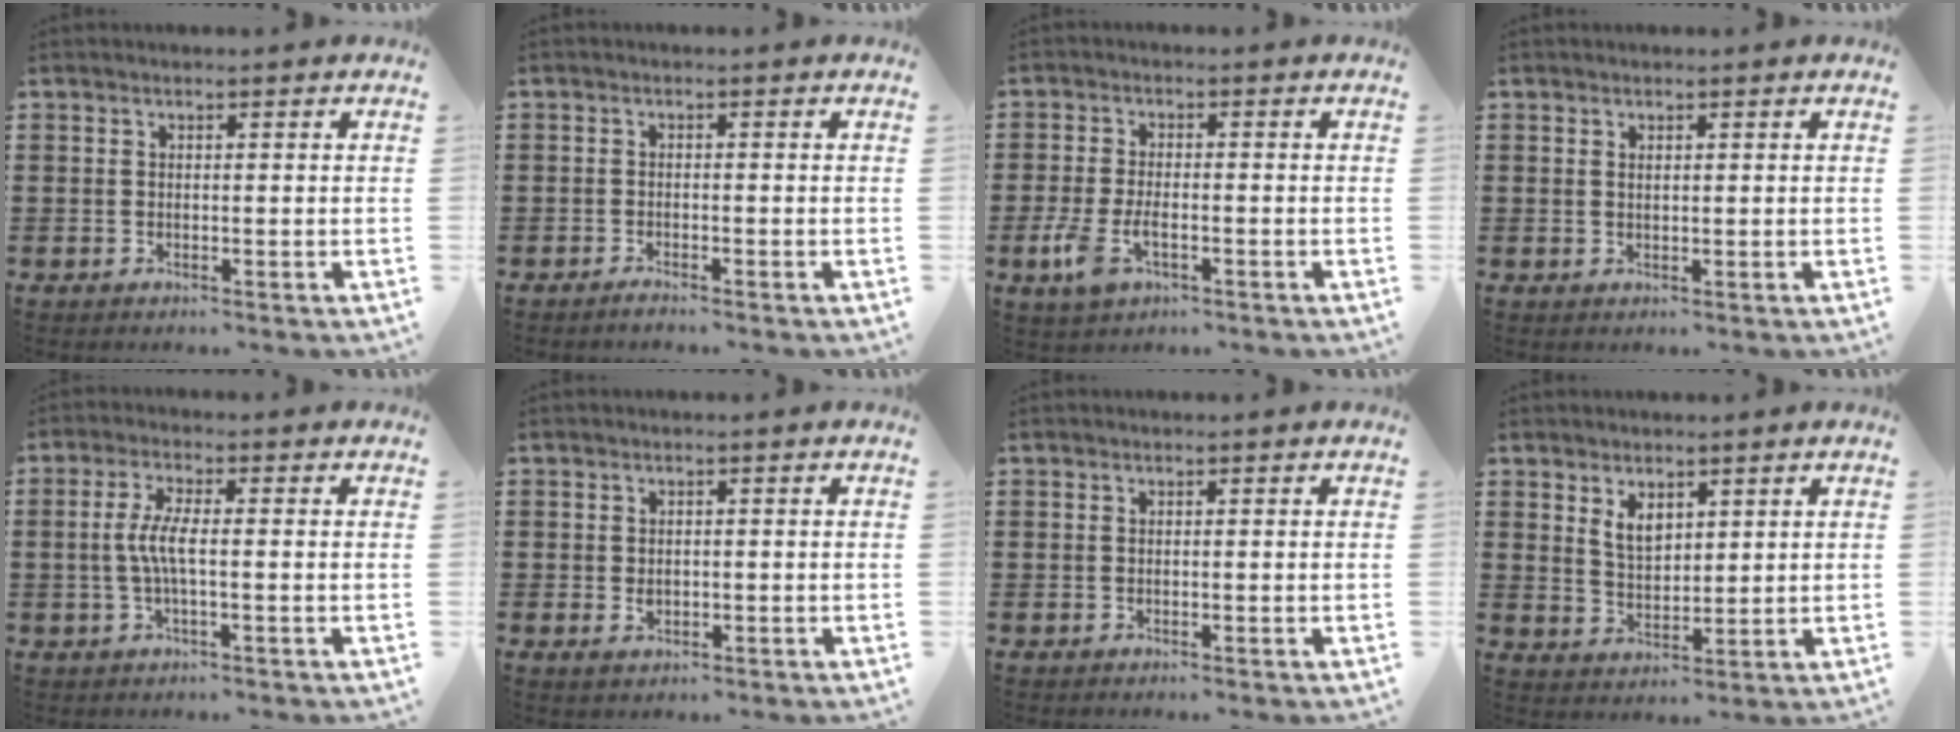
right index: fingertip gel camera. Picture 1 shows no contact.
{"total": 0.9, "force": [-0.9, 0.0, 0.3], "torque": [-0.009, -0.004, -0.017]}
{"total": 4.8, "force": [-2.1, 2.2, 3.7], "torque": [-0.088, -0.007, -0.041]}
{"total": 0.6, "force": [0.3, 0.3, 0.4], "torque": [-0.009, 0.002, 0.005]}
{"total": 4.6, "force": [-0.5, 0.9, 4.5], "torque": [-0.103, -0.006, -0.019]}
{"total": 1.3, "force": [-0.1, 0.9, 0.9], "torque": [-0.017, 0.004, -0.002]}
{"total": 0.0}
{"total": 3.9, "force": [2.2, 2.3, 2.2], "torque": [-0.044, 0.004, 0.039]}